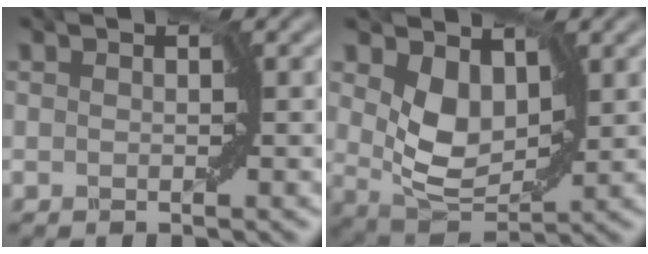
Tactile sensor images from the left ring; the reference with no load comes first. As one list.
[{"total": 4.4, "force": [1.4, 3.0, 2.9], "torque": [-0.067, -0.014, 0.031]}]